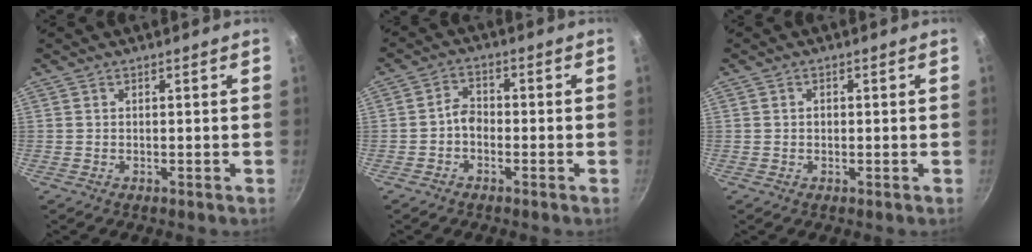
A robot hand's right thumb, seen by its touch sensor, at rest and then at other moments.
{"total": 3.4, "force": [-1.4, 2.4, 2.0], "torque": [-0.025, 0.023, -0.032]}
{"total": 0.9, "force": [0.0, 0.8, 0.5], "torque": [-0.007, 0.005, 0.000]}